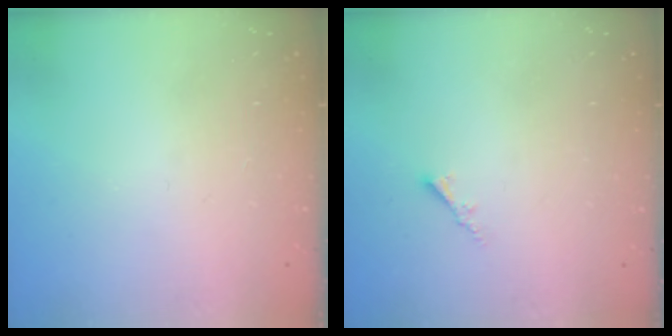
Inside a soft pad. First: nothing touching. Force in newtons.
{"total": 1.7, "press": 1.6, "slide": 0.5}